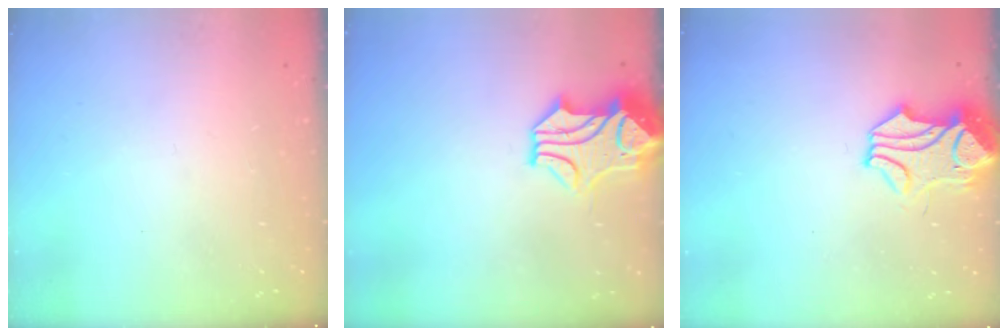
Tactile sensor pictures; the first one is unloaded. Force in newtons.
{"total": 1.0, "press": 0.3, "slide": 1.0}
{"total": 1.6, "press": 0.9, "slide": 1.3}